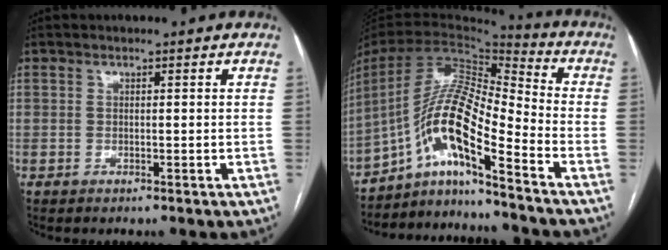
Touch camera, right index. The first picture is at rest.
{"total": 15.9, "force": [-8.9, 1.6, 13.1], "torque": [-0.246, 0.017, -0.157]}